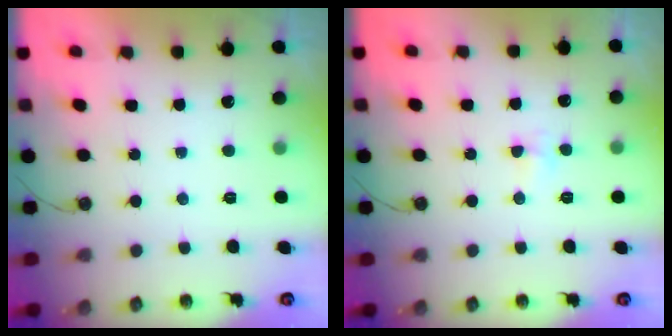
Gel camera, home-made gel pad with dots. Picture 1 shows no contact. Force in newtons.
{"total": 2.8, "press": 2.7, "slide": 0.5}